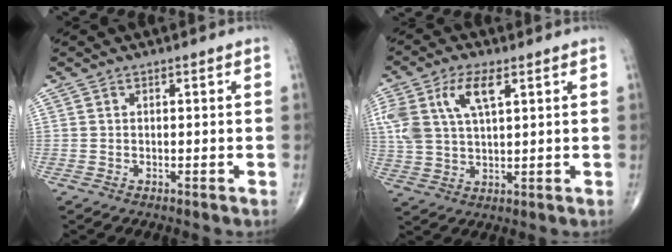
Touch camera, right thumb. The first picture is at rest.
{"total": 10.8, "force": [4.3, 5.0, 8.6], "torque": [-0.190, 0.003, 0.086]}